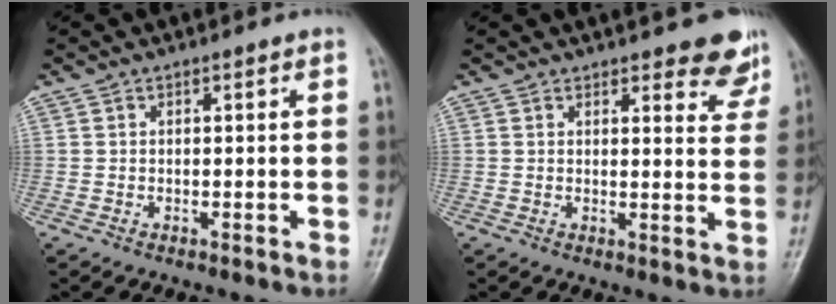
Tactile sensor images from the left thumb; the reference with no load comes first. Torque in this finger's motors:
{"motor_torque": [-0.03, 0.06, -0.13, -0.30, 0.06]}